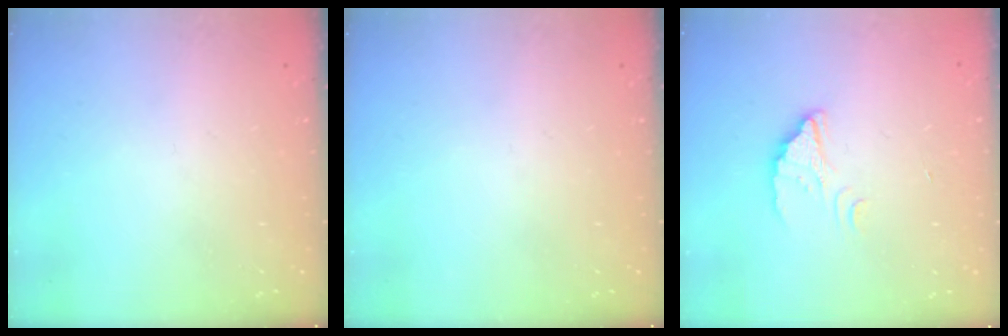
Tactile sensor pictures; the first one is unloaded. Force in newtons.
{"total": 0.0}
{"total": 2.7, "press": 2.7, "slide": 0.1}